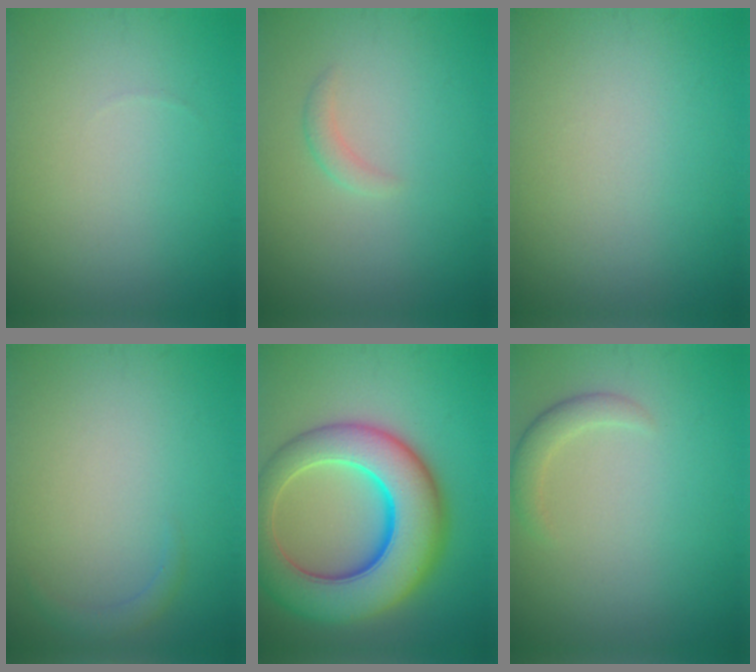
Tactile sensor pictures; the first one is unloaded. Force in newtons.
{"total": 1.0, "press": 1.0, "slide": 0.0}
{"total": 0.0}
{"total": 1.1, "press": 1.1, "slide": 0.1}
{"total": 11.8, "press": 11.8, "slide": 0.4}
{"total": 1.8, "press": 1.8, "slide": 0.0}